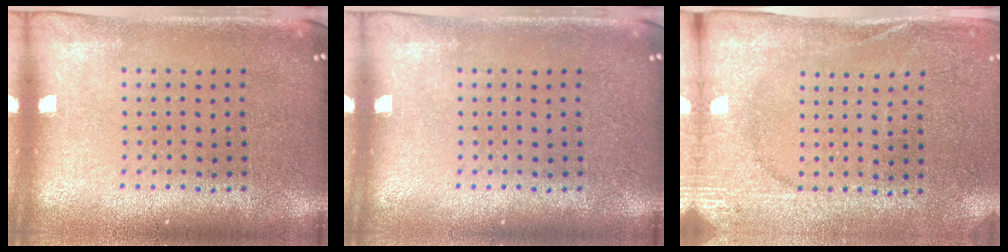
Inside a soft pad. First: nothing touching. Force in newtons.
{"total": 0.0}
{"total": 2.6, "press": 2.5, "slide": 0.6}